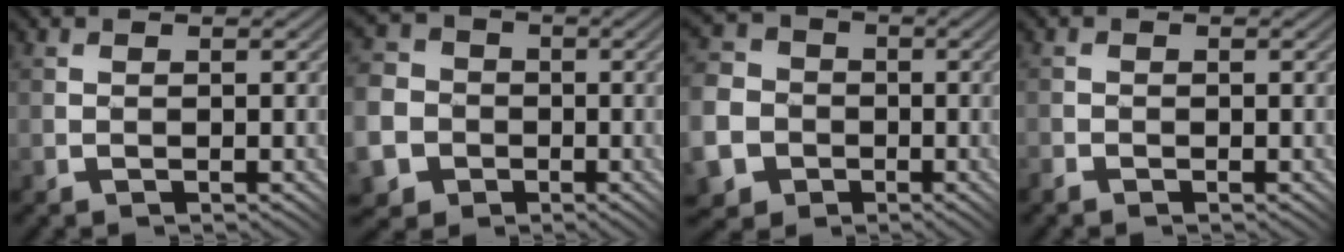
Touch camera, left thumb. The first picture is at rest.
{"total": 12.8, "force": [-4.2, 11.7, 3.0], "torque": [-0.133, -0.047, -0.087]}
{"total": 14.3, "force": [-4.5, 13.1, 3.6], "torque": [-0.152, -0.051, -0.095]}
{"total": 1.0, "force": [-0.9, 0.5, 0.0], "torque": [-0.003, -0.002, -0.023]}